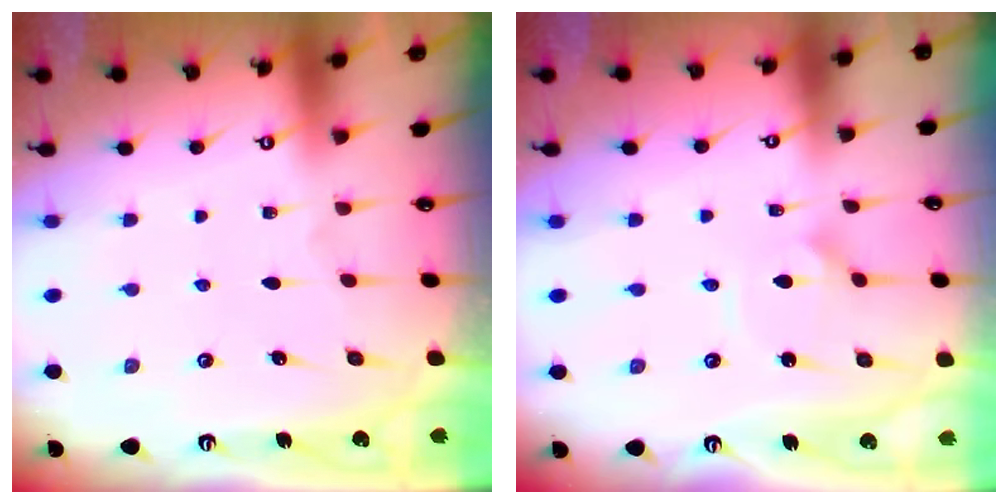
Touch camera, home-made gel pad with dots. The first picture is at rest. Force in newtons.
{"total": 2.1, "press": 2.1, "slide": 0.1}